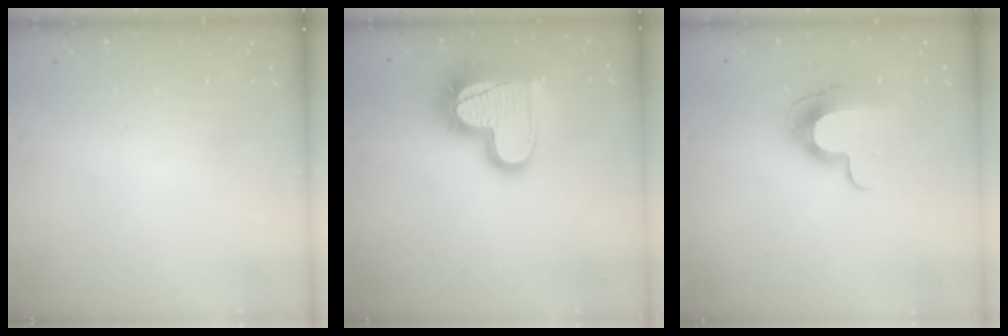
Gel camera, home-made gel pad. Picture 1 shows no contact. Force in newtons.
{"total": 18.9, "press": 18.9, "slide": 1.4}
{"total": 11.5, "press": 11.4, "slide": 0.9}